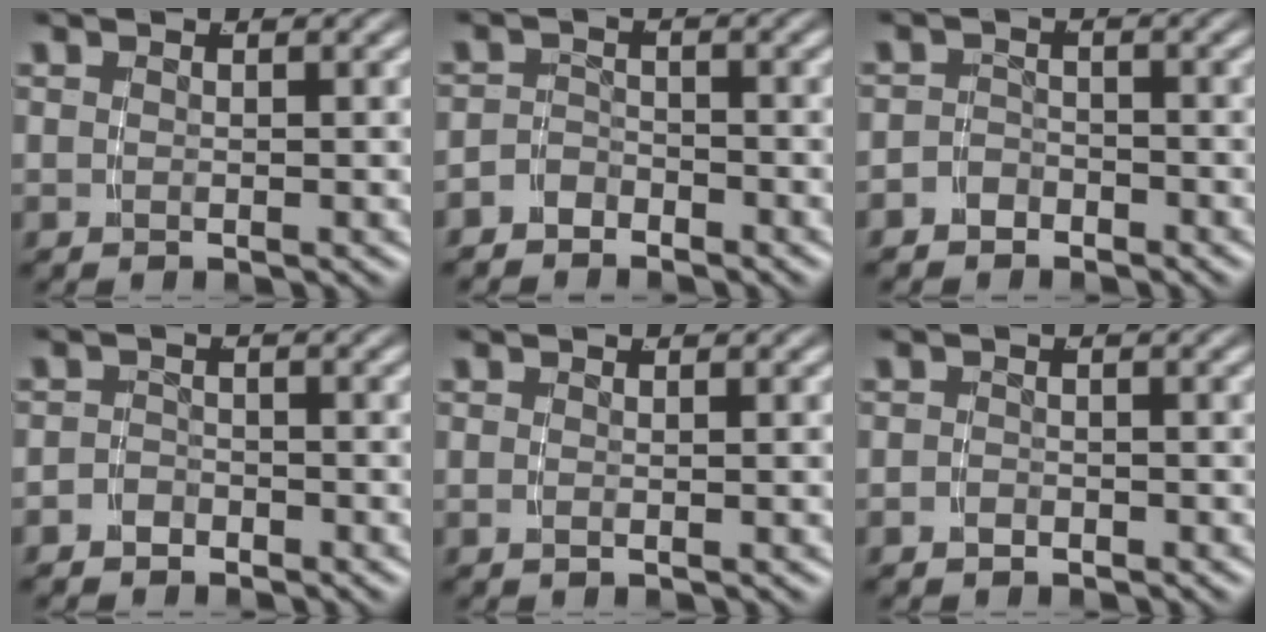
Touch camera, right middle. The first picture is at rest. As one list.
[{"total": 2.8, "force": [-2.5, 1.1, 0.1], "torque": [-0.004, -0.012, -0.040]}, {"total": 2.8, "force": [-2.4, 1.4, 0.0], "torque": [-0.002, -0.014, -0.037]}, {"total": 2.3, "force": [-2.1, 1.0, -0.1], "torque": [0.002, -0.012, -0.032]}, {"total": 0.6, "force": [-0.3, -0.3, 0.3], "torque": [-0.009, -0.006, -0.001]}, {"total": 1.2, "force": [-1.1, 0.2, 0.0], "torque": [-0.004, -0.009, -0.014]}]